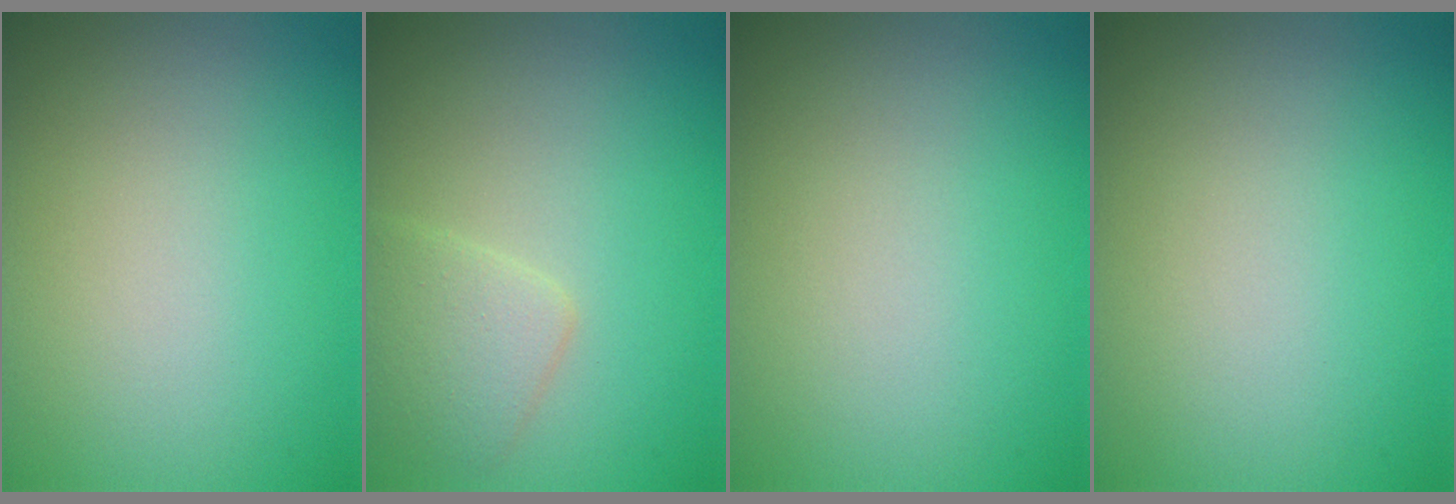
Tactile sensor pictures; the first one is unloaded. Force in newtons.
{"total": 2.6, "press": 2.6, "slide": 0.1}
{"total": 0.0}
{"total": 0.0}